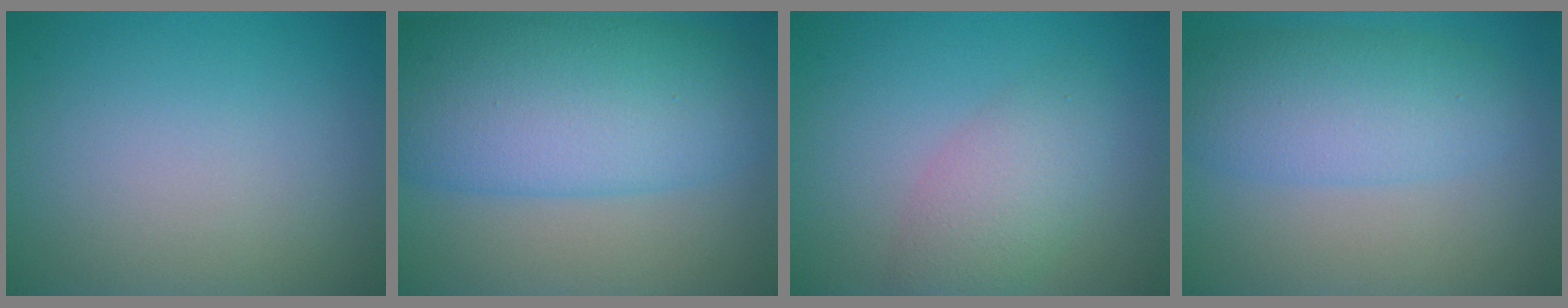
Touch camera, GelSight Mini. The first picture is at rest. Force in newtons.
{"total": 11.4, "press": 11.3, "slide": 0.2}
{"total": 3.7, "press": 3.7, "slide": 0.0}
{"total": 5.4, "press": 5.4, "slide": 0.2}